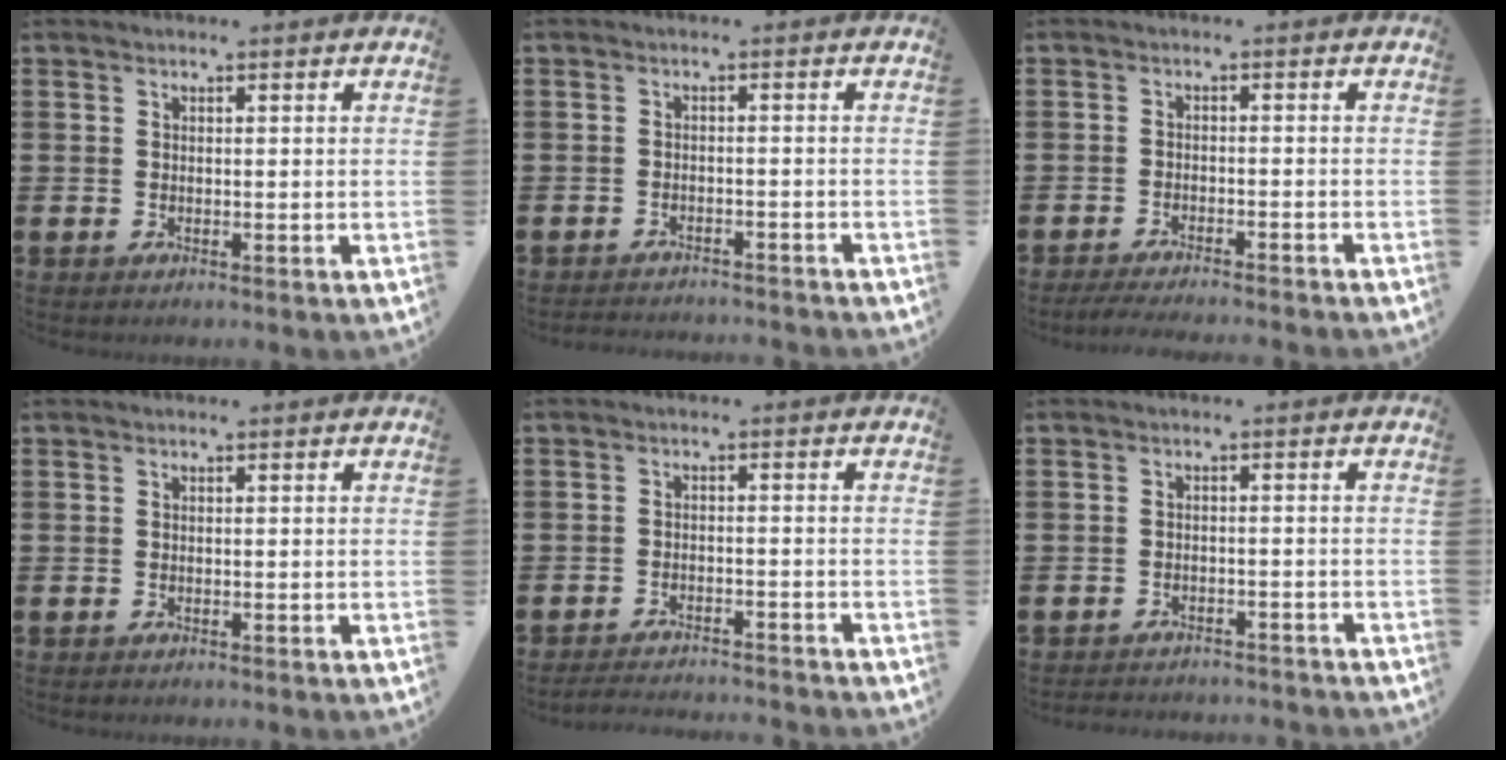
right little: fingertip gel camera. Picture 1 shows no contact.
{"total": 1.7, "force": [-1.7, -0.1, -0.1], "torque": [-0.001, 0.004, -0.036]}
{"total": 2.0, "force": [-1.9, -0.2, 0.8], "torque": [-0.010, 0.002, -0.037]}
{"total": 0.0}
{"total": 2.3, "force": [-2.3, -0.1, 0.1], "torque": [-0.004, 0.003, -0.048]}
{"total": 1.8, "force": [-1.8, -0.1, -0.1], "torque": [-0.002, 0.003, -0.039]}